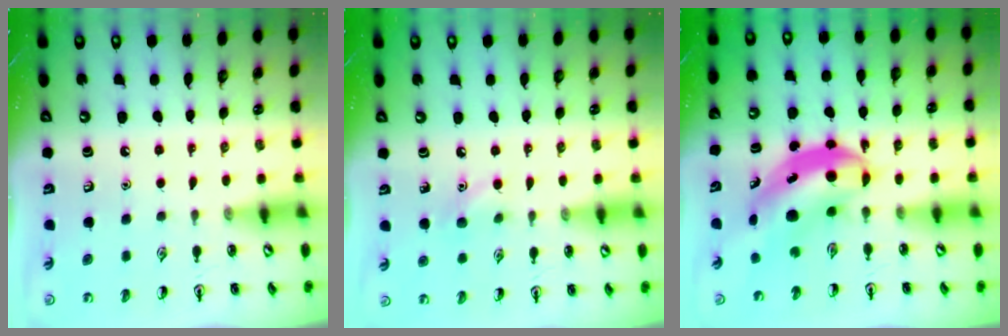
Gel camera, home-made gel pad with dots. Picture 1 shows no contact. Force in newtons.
{"total": 5.5, "press": 5.2, "slide": 1.6}
{"total": 6.6, "press": 6.5, "slide": 1.5}